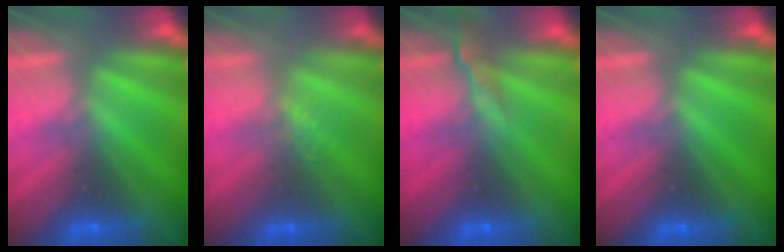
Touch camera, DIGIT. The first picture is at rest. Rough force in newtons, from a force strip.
{"total": 1.2}
{"total": 2.5}
{"total": 0.0}